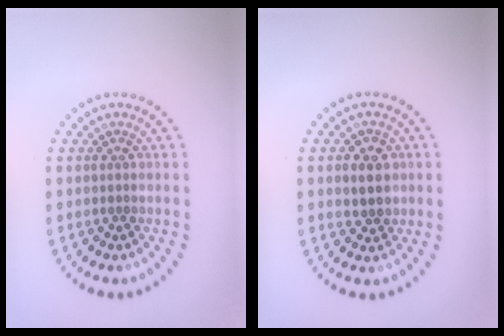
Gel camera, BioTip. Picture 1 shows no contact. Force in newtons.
{"total": 2.8, "press": 2.8, "slide": 0.6}